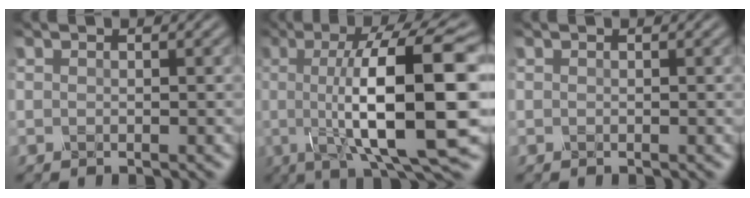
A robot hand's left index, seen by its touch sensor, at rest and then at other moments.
{"total": 13.9, "force": [0.0, 3.3, 13.5], "torque": [-0.178, 0.007, 0.000]}
{"total": 0.0}